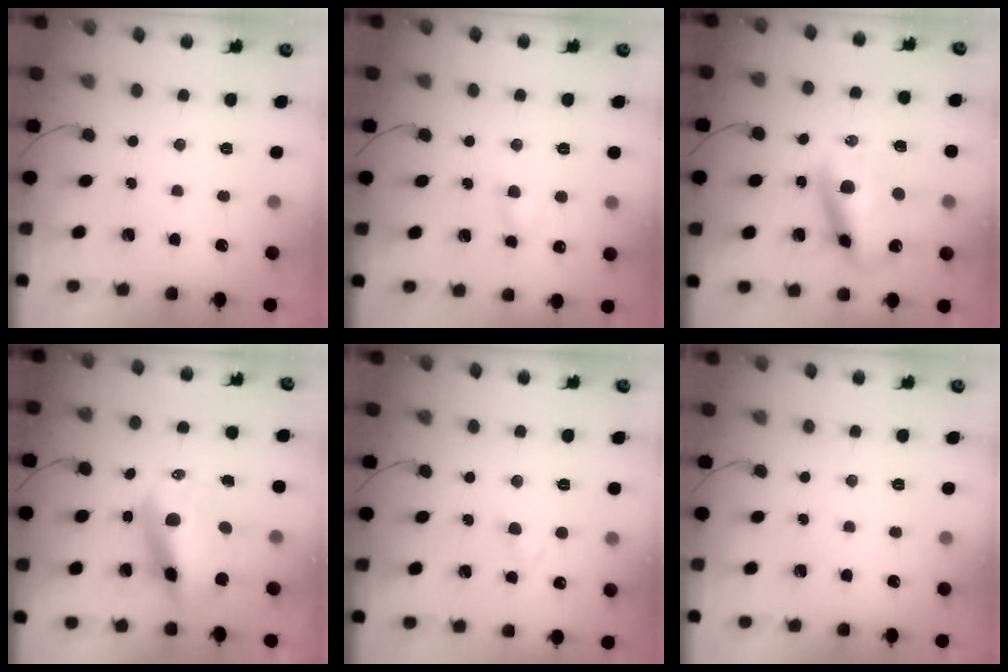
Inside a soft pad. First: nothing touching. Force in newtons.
{"total": 4.0, "press": 3.9, "slide": 1.1}
{"total": 12.3, "press": 11.9, "slide": 3.1}
{"total": 10.5, "press": 10.2, "slide": 2.5}
{"total": 2.5, "press": 2.3, "slide": 1.0}
{"total": 0.0}